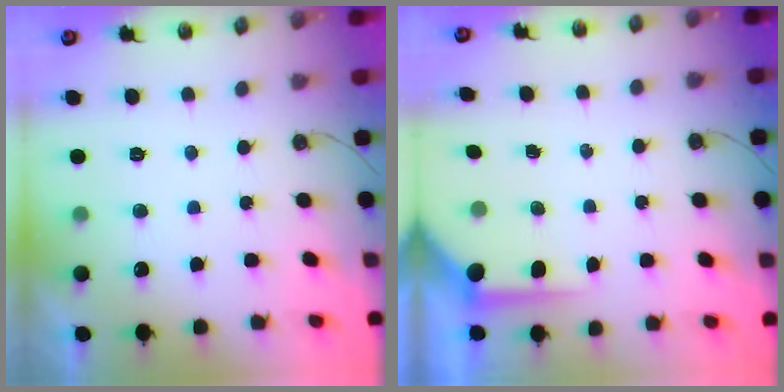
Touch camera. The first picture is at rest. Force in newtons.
{"total": 5.5, "press": 5.5, "slide": 0.5}